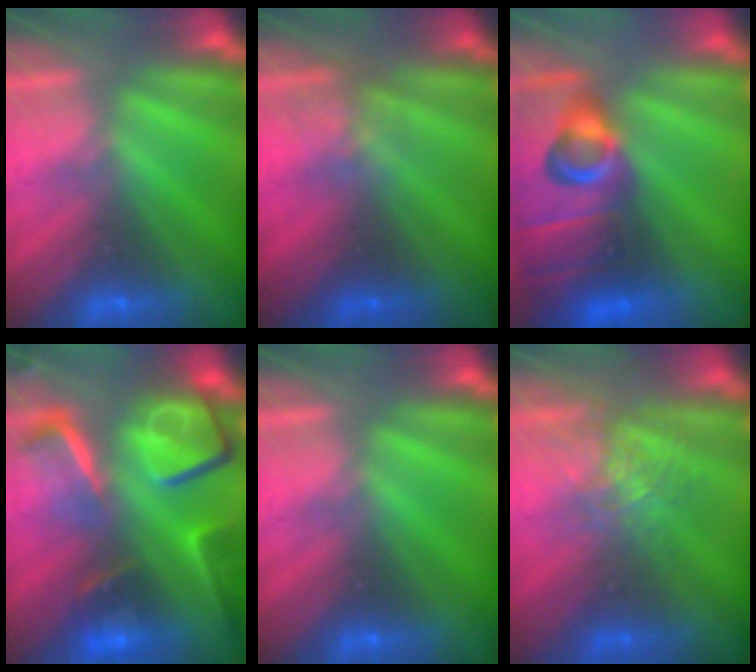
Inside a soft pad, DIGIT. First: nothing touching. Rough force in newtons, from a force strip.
{"total": 2.7}
{"total": 8.3}
{"total": 9.1}
{"total": 0.0}
{"total": 2.7}